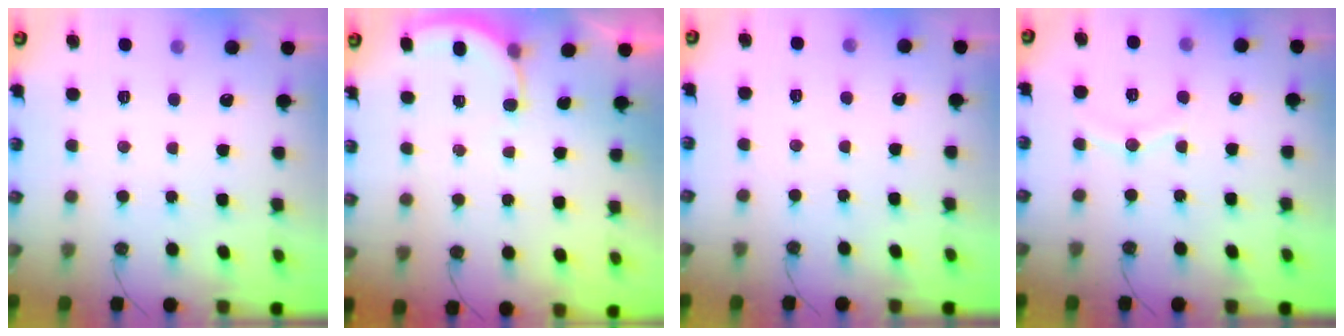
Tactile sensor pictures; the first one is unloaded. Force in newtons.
{"total": 2.4, "press": 2.4, "slide": 0.5}
{"total": 4.0, "press": 4.0, "slide": 0.5}
{"total": 7.4, "press": 7.3, "slide": 0.7}